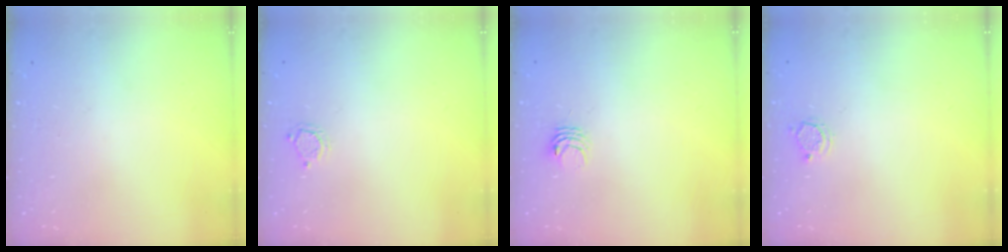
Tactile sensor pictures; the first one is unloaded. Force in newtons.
{"total": 2.8, "press": 2.8, "slide": 0.3}
{"total": 3.3, "press": 3.3, "slide": 0.3}
{"total": 3.3, "press": 3.3, "slide": 0.4}